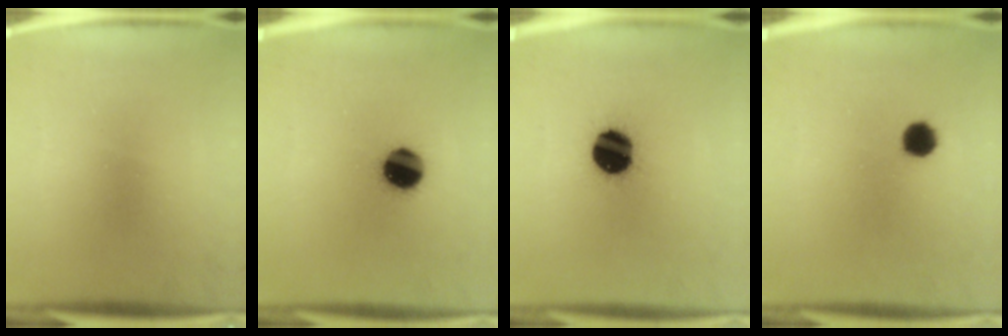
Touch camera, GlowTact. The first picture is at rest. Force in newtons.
{"total": 10.4}
{"total": 14.9}
{"total": 4.3}